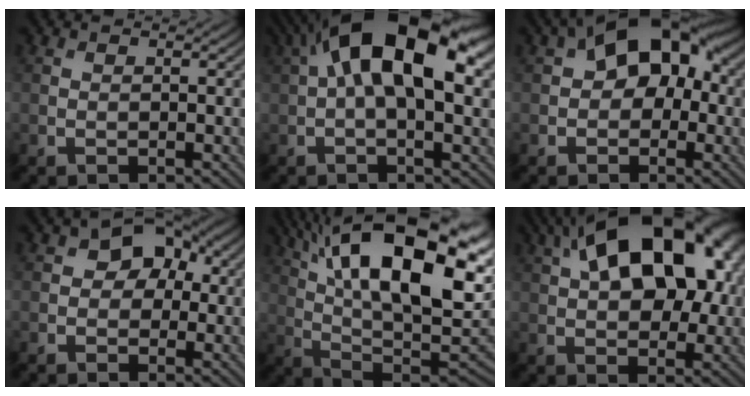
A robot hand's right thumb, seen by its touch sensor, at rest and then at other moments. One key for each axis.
{"total": 17.3, "fx": 5.0, "fy": 8.1, "fz": 14.4, "tx": -0.246, "ty": 0.033, "tz": 0.068}
{"total": 10.3, "fx": 1.5, "fy": 6.7, "fz": 7.7, "tx": -0.103, "ty": 0.019, "tz": 0.004}
{"total": 6.4, "fx": 1.6, "fy": 4.4, "fz": 4.4, "tx": -0.058, "ty": 0.007, "tz": 0.010}
{"total": 23.0, "fx": 9.0, "fy": 9.4, "fz": 19.0, "tx": -0.310, "ty": 0.046, "tz": 0.138}
{"total": 19.6, "fx": 6.7, "fy": 11.2, "fz": 14.7, "tx": -0.229, "ty": 0.051, "tz": 0.084}